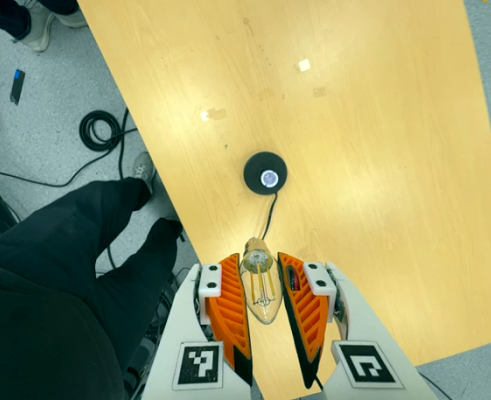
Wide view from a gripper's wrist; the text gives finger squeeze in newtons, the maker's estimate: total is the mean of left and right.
{"total": 13.2, "left": 13.6, "right": 12.8}